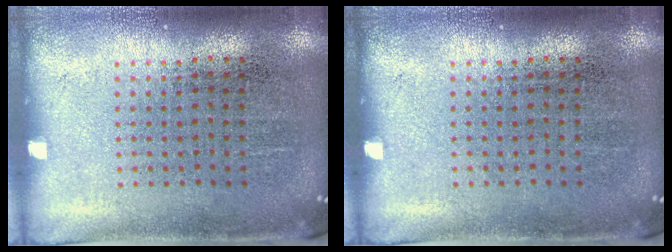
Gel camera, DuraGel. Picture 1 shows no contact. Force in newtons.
{"total": 0.0}